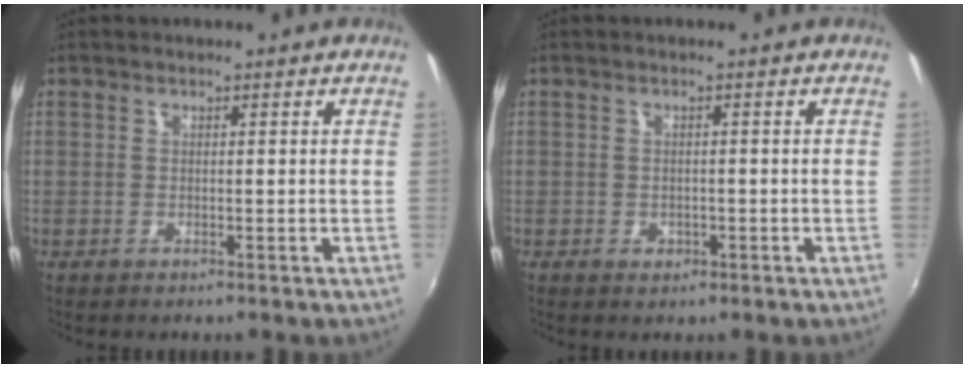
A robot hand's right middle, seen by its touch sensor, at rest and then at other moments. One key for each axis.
{"total": 1.6, "fx": -0.7, "fy": 1.3, "fz": 0.7, "tx": -0.012, "ty": -0.001, "tz": -0.007}